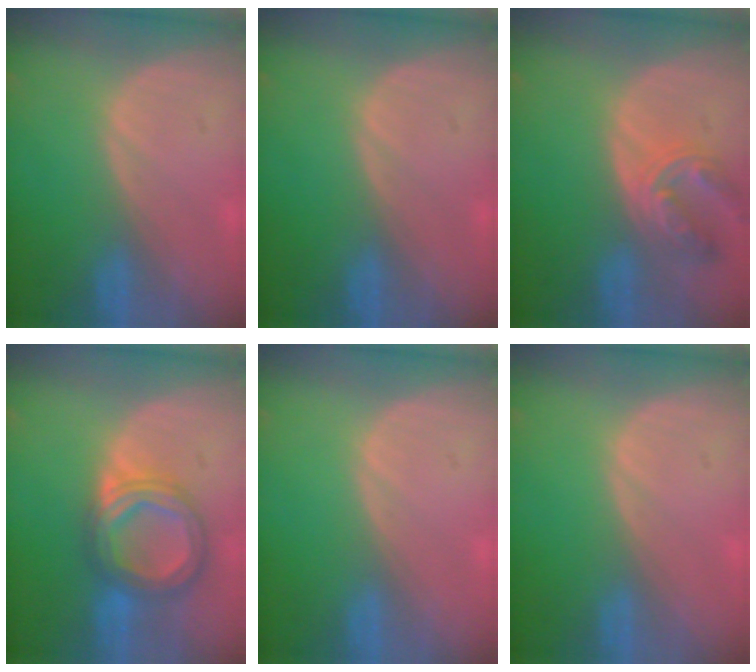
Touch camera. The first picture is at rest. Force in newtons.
{"total": 0.0}
{"total": 7.0, "press": 6.3, "slide": 3.0}
{"total": 7.8, "press": 7.8, "slide": 0.5}
{"total": 0.0}
{"total": 0.0}